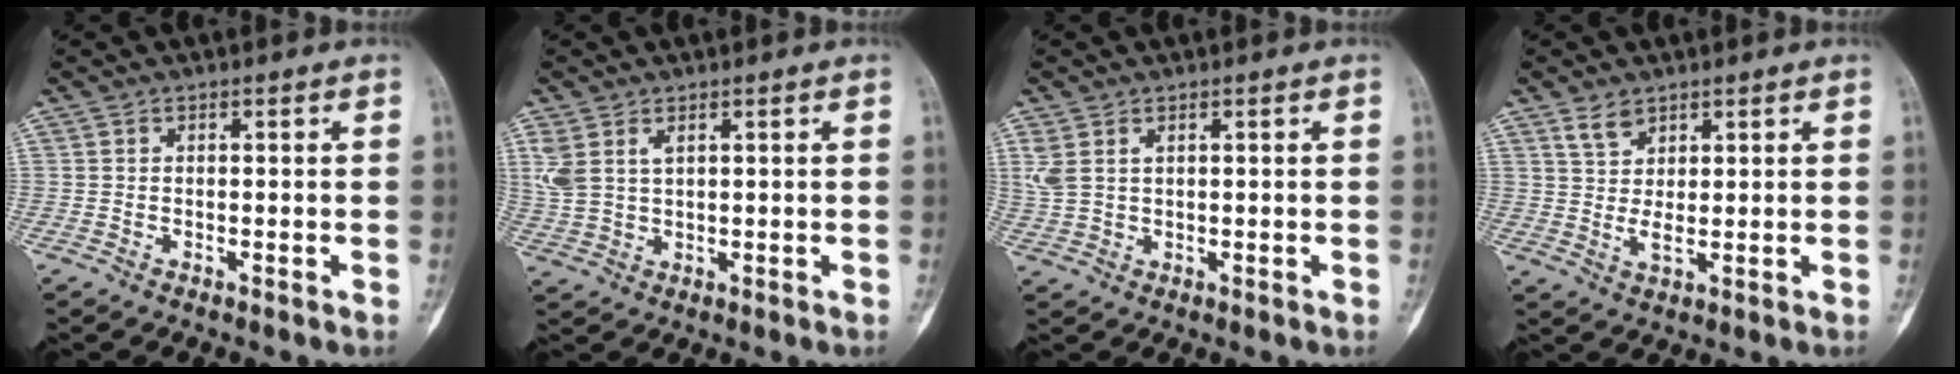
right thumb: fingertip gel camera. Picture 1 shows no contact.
{"total": 5.4, "force": [2.4, 3.0, 3.8], "torque": [-0.096, 0.000, 0.061]}
{"total": 3.8, "force": [1.6, 2.2, 2.6], "torque": [-0.072, 0.004, 0.044]}
{"total": 4.4, "force": [2.8, 2.4, 2.5], "torque": [-0.039, -0.021, 0.058]}